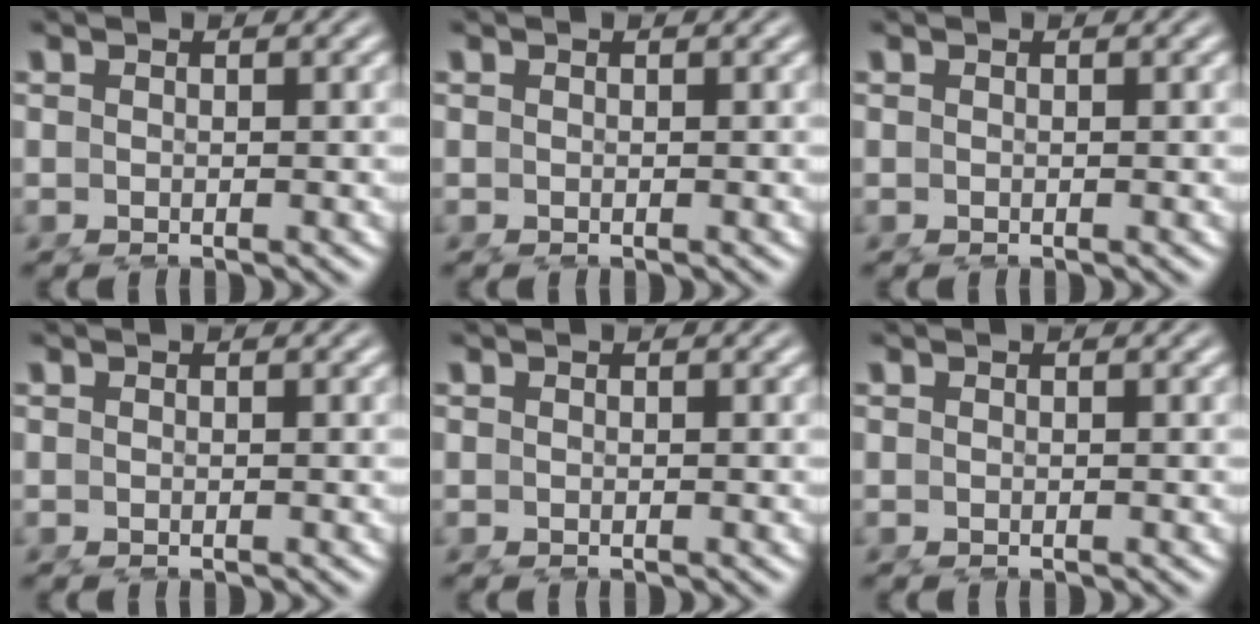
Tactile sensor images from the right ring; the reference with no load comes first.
{"total": 0.0}
{"total": 0.0}
{"total": 0.0}
{"total": 0.0}
{"total": 0.0}